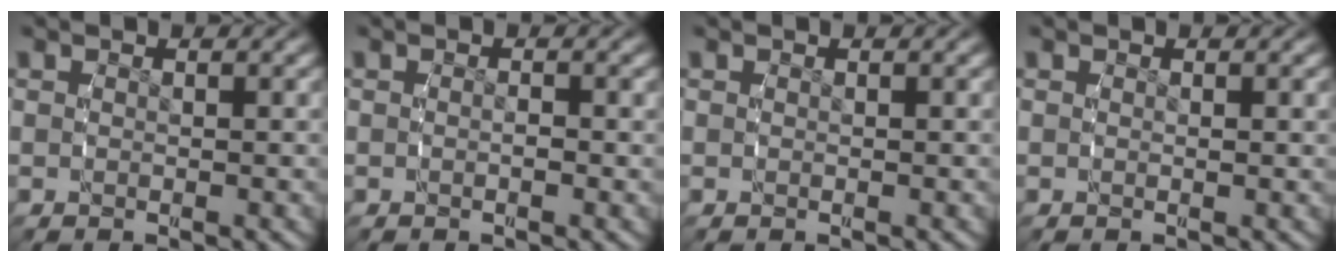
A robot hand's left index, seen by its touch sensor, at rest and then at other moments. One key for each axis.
{"total": 0.5, "fx": -0.3, "fy": 0.1, "fz": 0.5, "tx": -0.011, "ty": 0.001, "tz": -0.007}
{"total": 0.0}
{"total": 0.0}